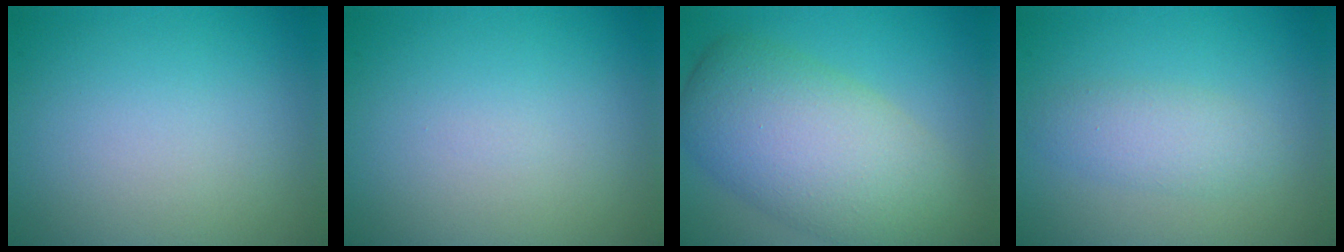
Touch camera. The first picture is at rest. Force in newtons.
{"total": 0.0}
{"total": 9.5, "press": 9.5, "slide": 0.7}
{"total": 2.4, "press": 2.4, "slide": 0.1}